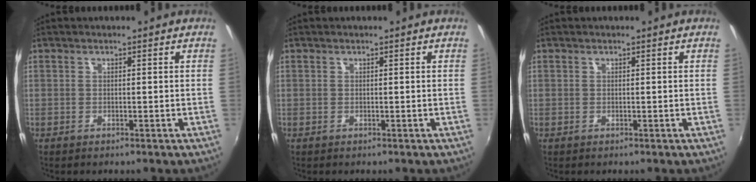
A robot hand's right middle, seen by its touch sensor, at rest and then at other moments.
{"total": 0.0}
{"total": 0.0}